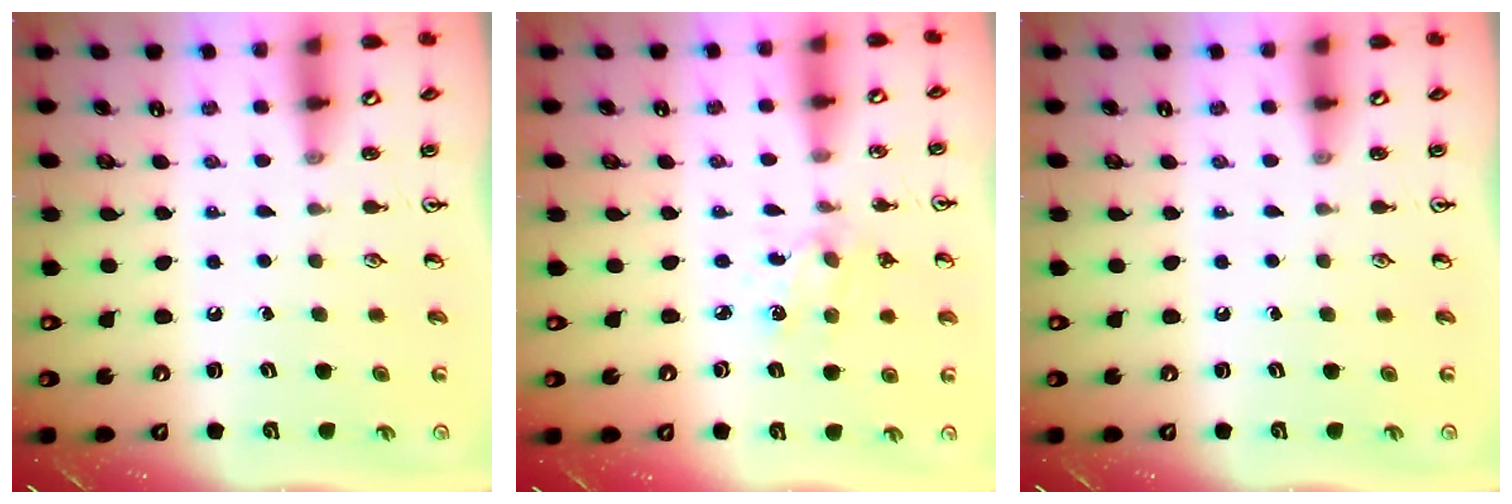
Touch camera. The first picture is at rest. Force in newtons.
{"total": 2.6, "press": 2.5, "slide": 0.8}
{"total": 0.0}